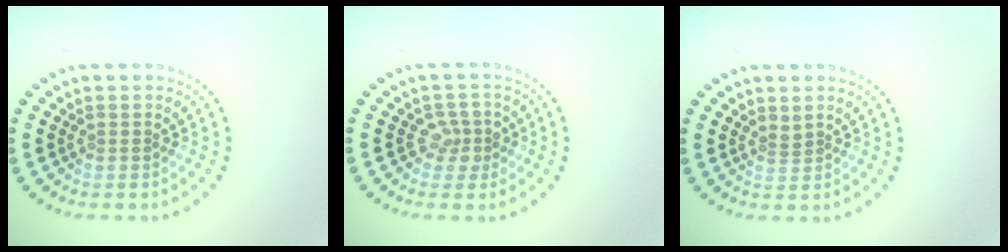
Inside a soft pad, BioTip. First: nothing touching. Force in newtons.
{"total": 2.0, "press": 1.7, "slide": 0.9}
{"total": 0.6, "press": 0.3, "slide": 0.5}